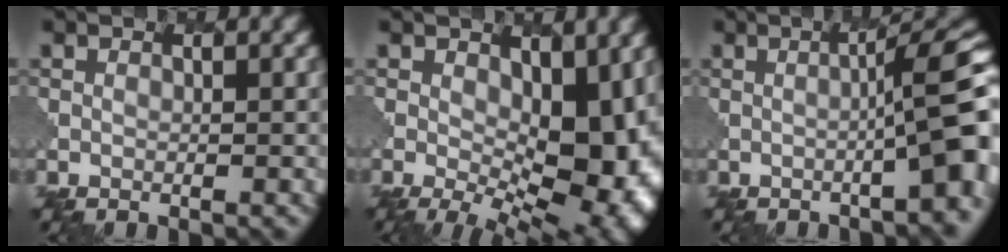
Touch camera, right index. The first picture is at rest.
{"total": 11.7, "force": [0.1, 6.4, 9.8], "torque": [-0.129, -0.013, 0.012]}
{"total": 8.1, "force": [-0.9, 1.8, 7.9], "torque": [-0.078, 0.017, -0.016]}